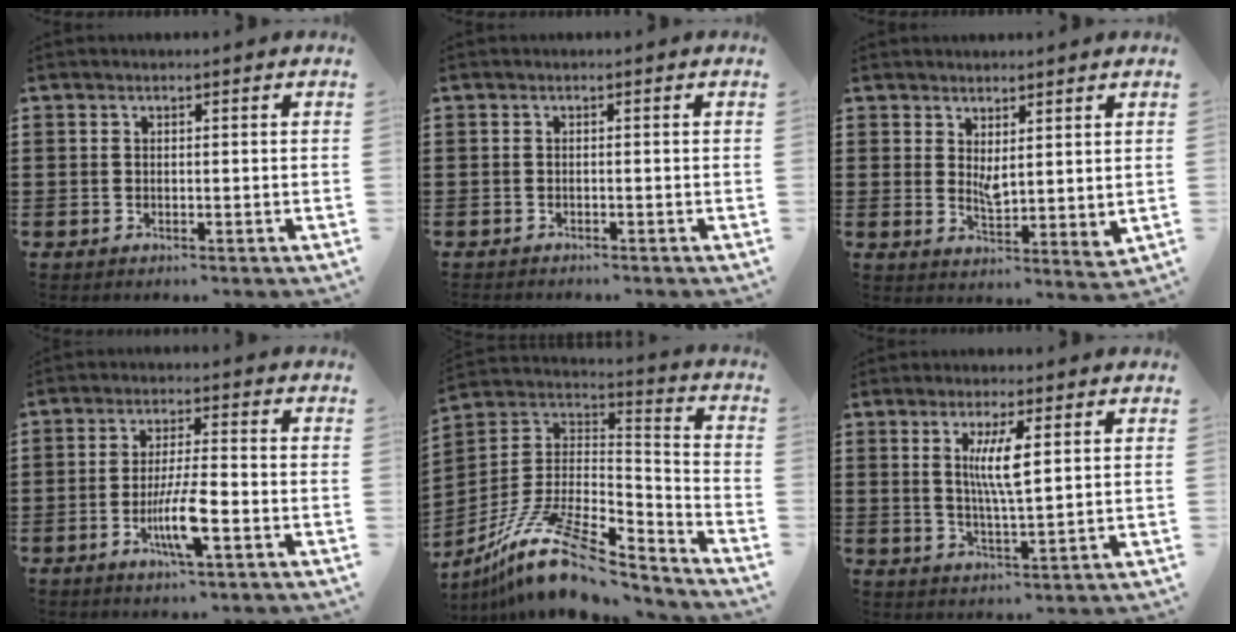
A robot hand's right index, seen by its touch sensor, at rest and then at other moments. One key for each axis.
{"total": 0.7, "fx": -0.7, "fy": 0.0, "fz": 0.0, "tx": -0.001, "ty": -0.002, "tz": -0.014}
{"total": 3.2, "fx": 2.6, "fy": 0.7, "fz": 1.7, "tx": -0.042, "ty": -0.008, "tz": 0.049}
{"total": 8.3, "fx": -2.7, "fy": 1.4, "fz": 7.7, "tx": -0.150, "ty": -0.012, "tz": -0.051}
{"total": 15.8, "fx": -10.7, "fy": 5.3, "fz": 10.3, "tx": -0.208, "ty": 0.033, "tz": -0.194}
{"total": 6.0, "fx": 1.7, "fy": 1.0, "fz": 5.7, "tx": -0.116, "ty": 0.002, "tz": 0.026}